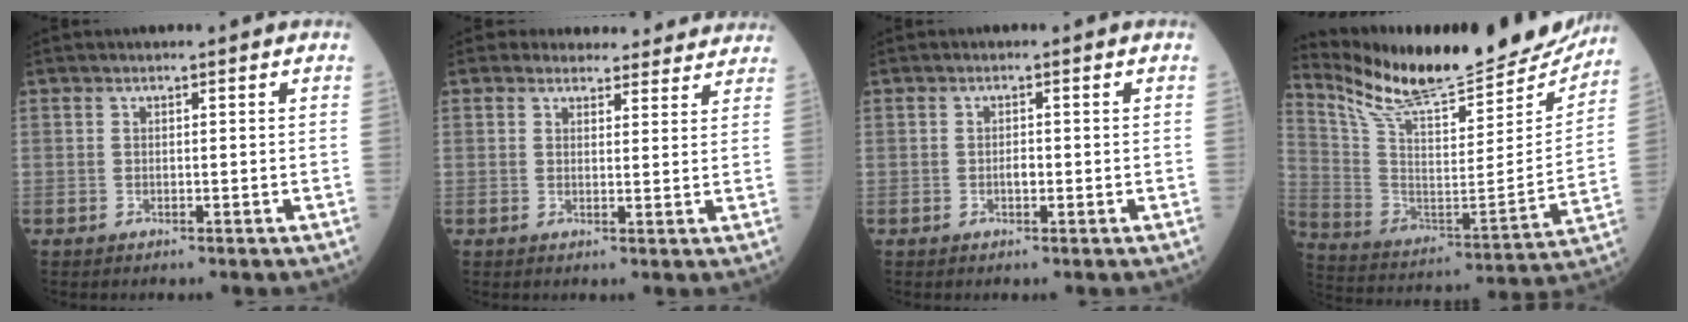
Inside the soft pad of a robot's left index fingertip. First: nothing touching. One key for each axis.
{"total": 8.9, "fx": 8.3, "fy": 3.3, "fz": 0.5, "tx": 0.029, "ty": 0.007, "tz": 0.072}
{"total": 1.2, "fx": -0.7, "fy": 0.5, "fz": 0.9, "tx": -0.018, "ty": -0.003, "tz": -0.013}
{"total": 25.3, "fx": 23.2, "fy": 4.1, "fz": 9.3, "tx": -0.170, "ty": -0.074, "tz": 0.345}